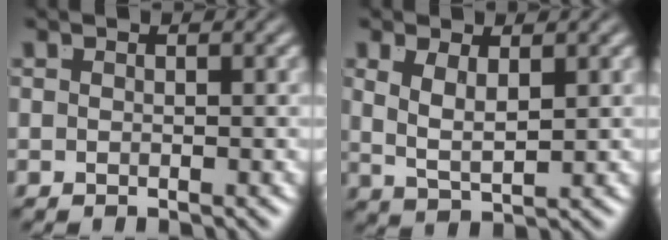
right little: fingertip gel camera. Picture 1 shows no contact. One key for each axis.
{"total": 3.1, "fx": 0.6, "fy": 1.6, "fz": 2.6, "tx": -0.055, "ty": -0.010, "tz": 0.017}